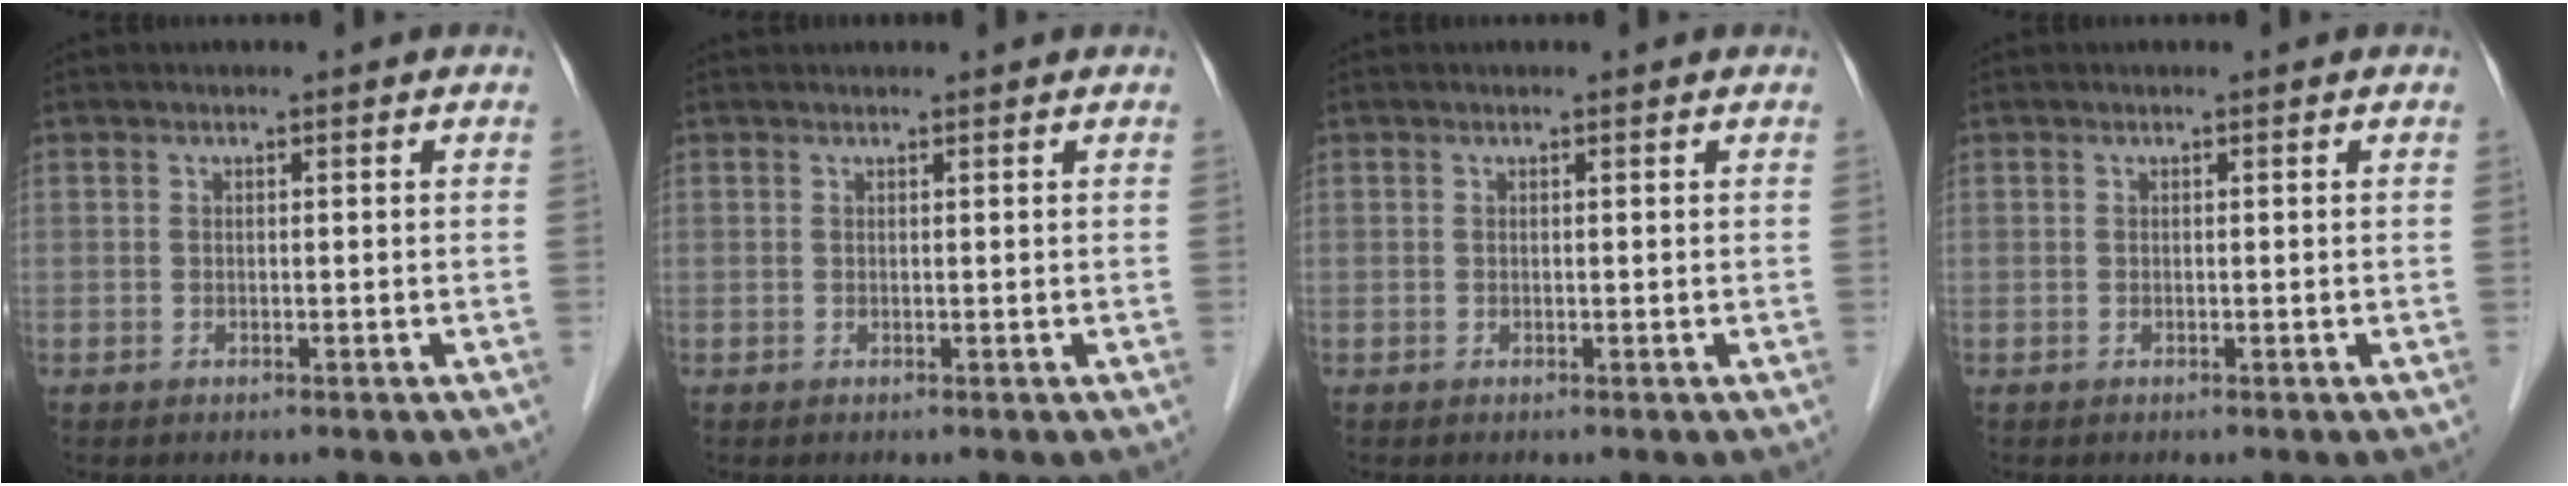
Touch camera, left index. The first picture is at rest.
{"total": 2.8, "force": [2.7, 0.6, 0.5], "torque": [-0.008, 0.028, 0.034]}
{"total": 0.7, "force": [0.7, 0.1, 0.0], "torque": [-0.007, 0.002, 0.008]}
{"total": 0.0}